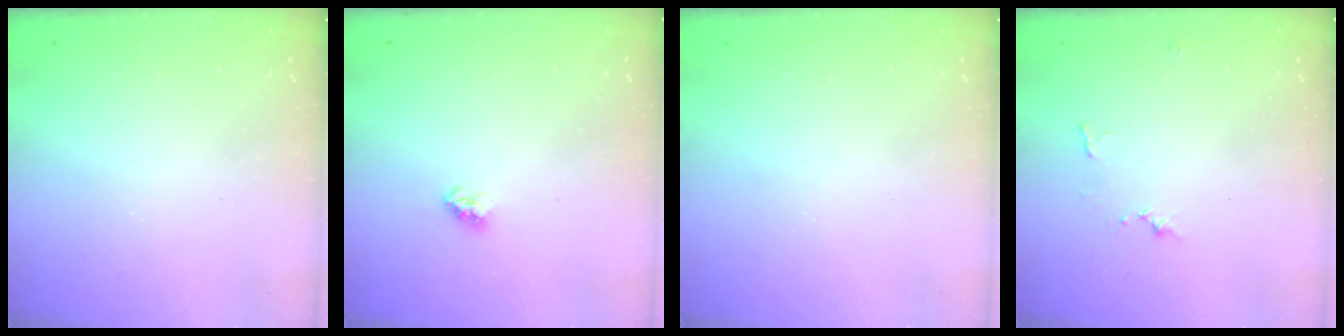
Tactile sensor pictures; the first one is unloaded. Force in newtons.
{"total": 2.4, "press": 2.4, "slide": 0.1}
{"total": 0.0}
{"total": 5.9, "press": 5.9, "slide": 0.4}